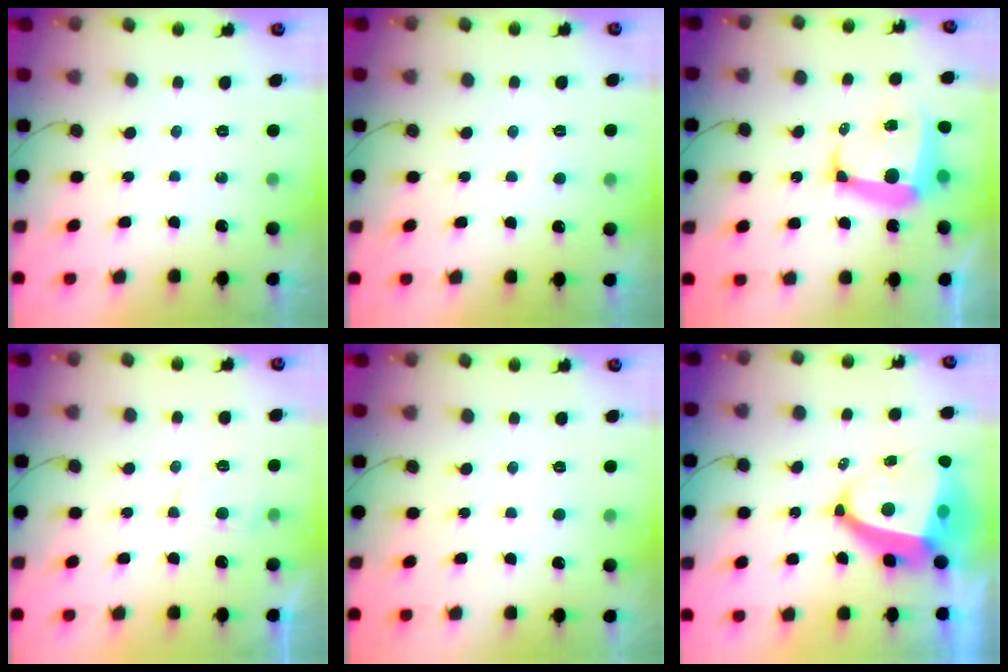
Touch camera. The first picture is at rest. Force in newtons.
{"total": 2.5, "press": 2.4, "slide": 0.3}
{"total": 11.3, "press": 11.2, "slide": 1.3}
{"total": 4.9, "press": 4.9, "slide": 0.6}
{"total": 4.7, "press": 4.7, "slide": 0.6}
{"total": 13.8, "press": 13.7, "slide": 1.3}